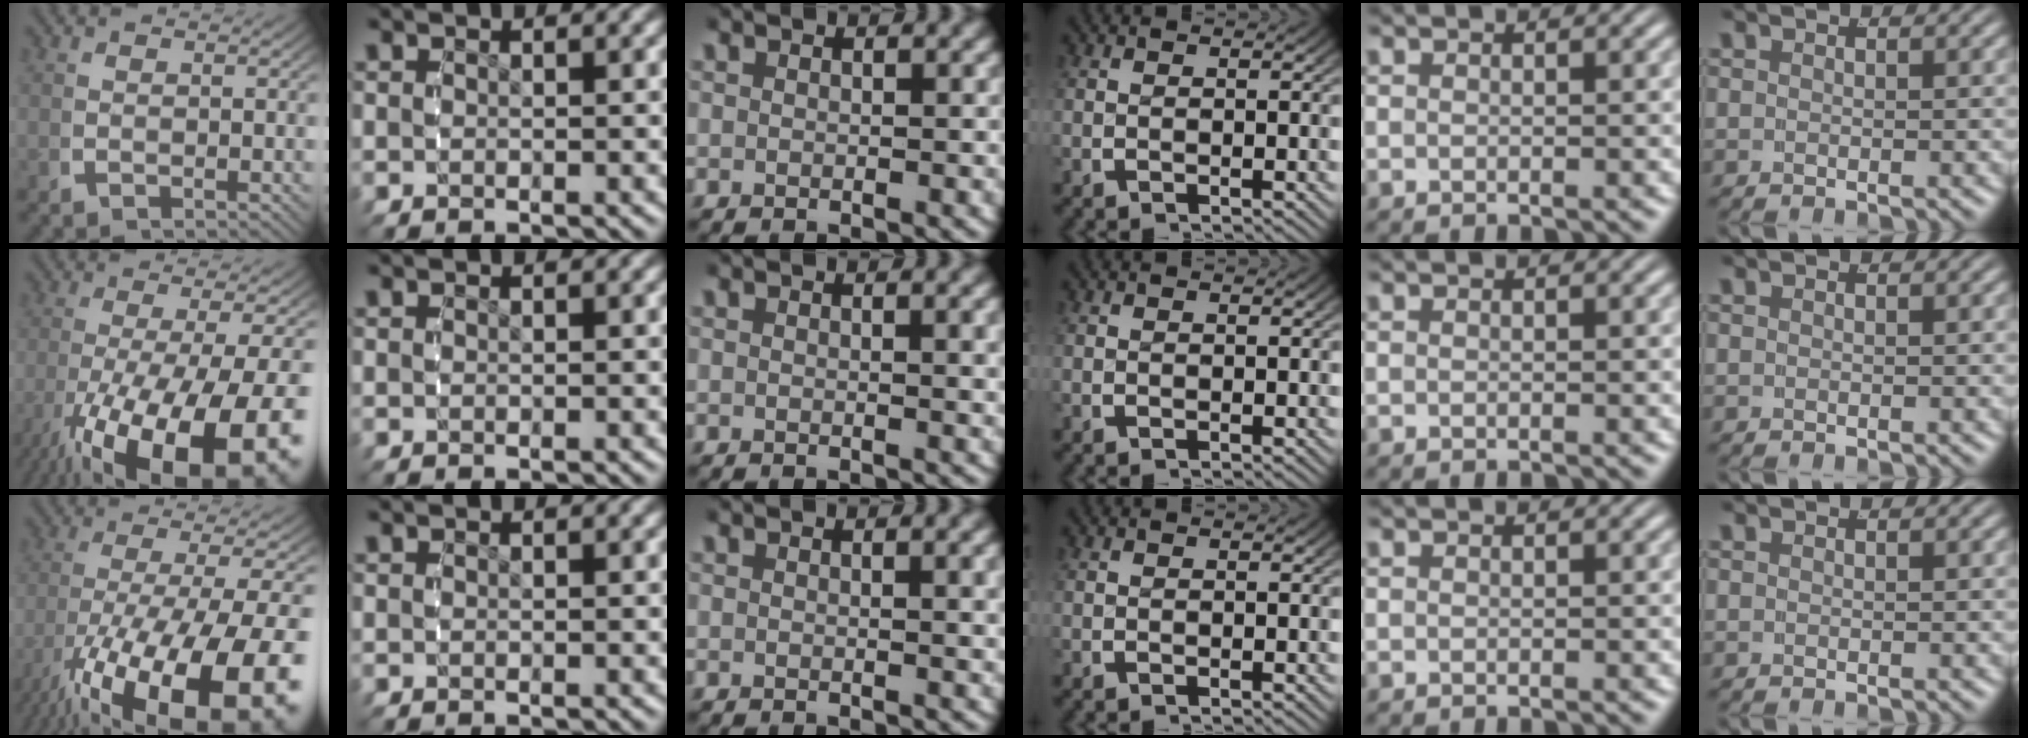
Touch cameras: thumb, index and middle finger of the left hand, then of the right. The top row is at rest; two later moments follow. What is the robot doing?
{"motion": "grasp_and_lifting", "object": "dispenser bottle"}